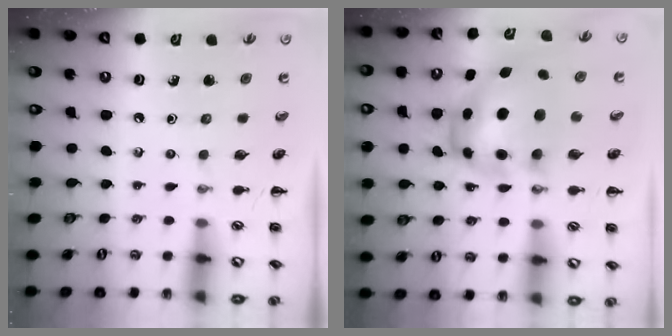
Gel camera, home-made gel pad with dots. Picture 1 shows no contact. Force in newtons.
{"total": 7.5, "press": 7.3, "slide": 1.7}